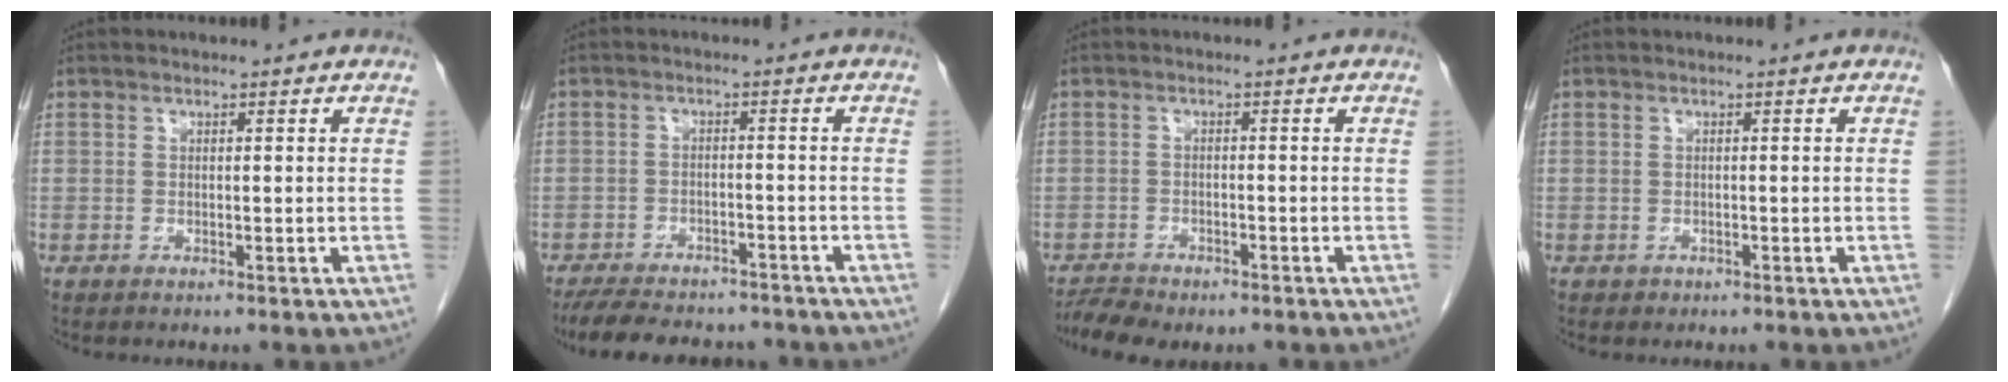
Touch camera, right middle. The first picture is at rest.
{"total": 13.0, "force": [-11.3, 4.4, 4.7], "torque": [-0.089, 0.000, -0.156]}
{"total": 5.2, "force": [-4.4, 1.6, 2.1], "torque": [-0.033, -0.009, -0.072]}
{"total": 0.5, "force": [-0.3, 0.5, 0.0], "torque": [-0.006, 0.003, -0.002]}